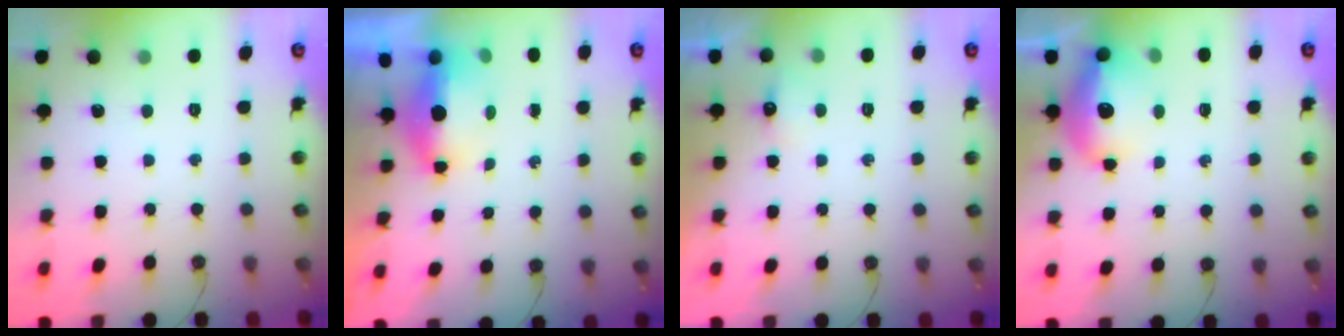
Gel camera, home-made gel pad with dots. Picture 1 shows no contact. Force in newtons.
{"total": 13.2, "press": 7.5, "slide": 10.8}
{"total": 3.9, "press": 3.8, "slide": 0.6}
{"total": 14.1, "press": 14.0, "slide": 1.1}